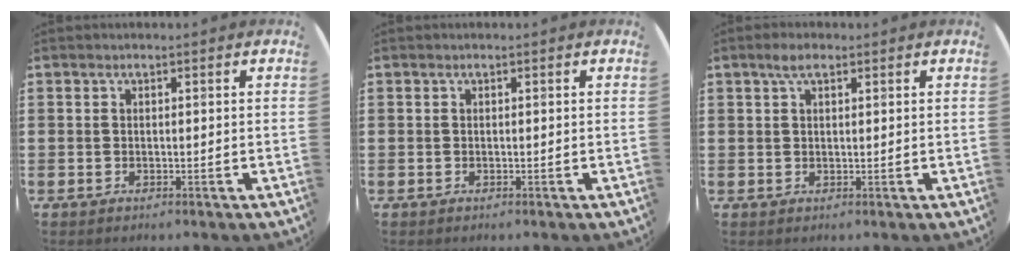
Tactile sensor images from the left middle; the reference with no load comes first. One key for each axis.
{"total": 0.0}
{"total": 2.5, "fx": 1.6, "fy": 1.0, "fz": 1.6, "tx": -0.027, "ty": 0.003, "tz": 0.027}